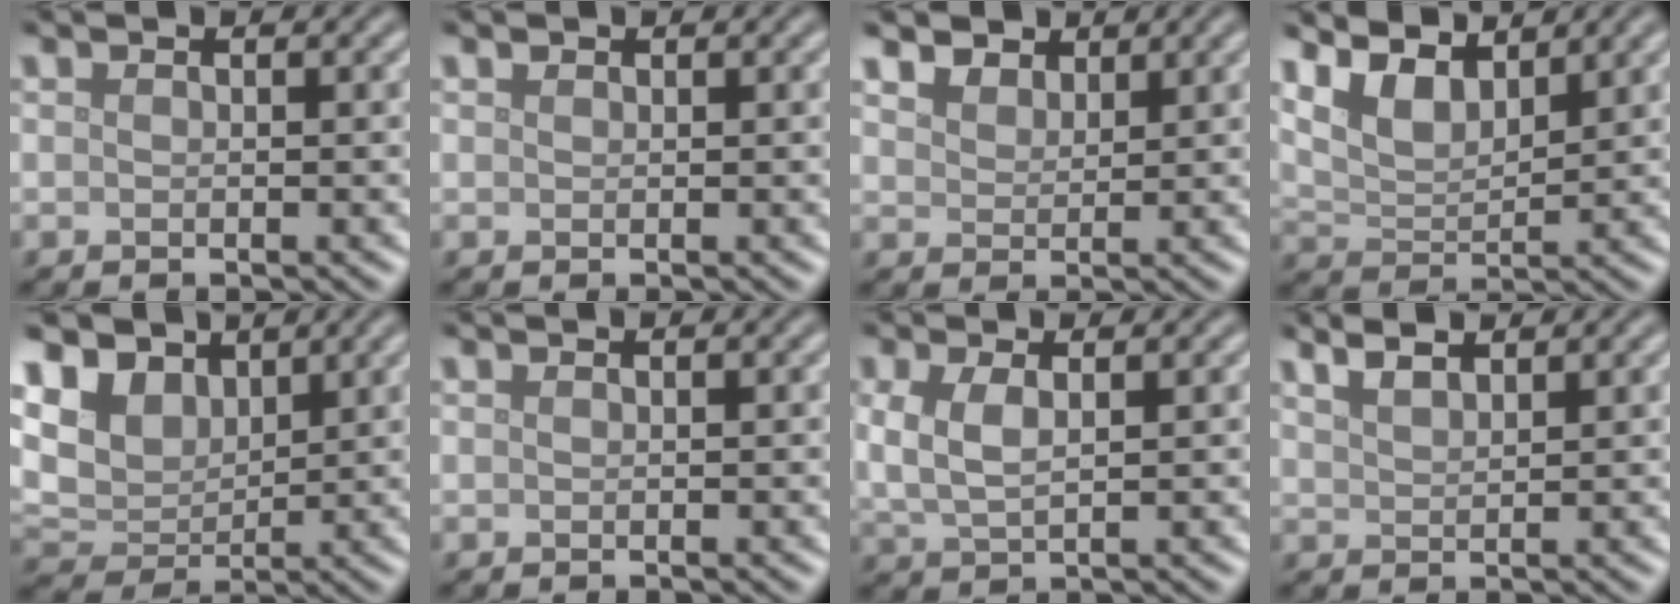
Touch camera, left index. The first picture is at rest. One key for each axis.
{"total": 0.0}
{"total": 3.3, "fx": 2.7, "fy": 1.6, "fz": 0.9, "tx": -0.034, "ty": -0.001, "tz": 0.050}
{"total": 4.3, "fx": 3.3, "fy": 1.6, "fz": 2.3, "tx": -0.059, "ty": 0.003, "tz": 0.062}
{"total": 6.3, "fx": 3.6, "fy": 4.3, "fz": 2.8, "tx": -0.079, "ty": 0.007, "tz": 0.054}
{"total": 0.0}
{"total": 3.0, "fx": 0.7, "fy": 1.4, "fz": 2.6, "tx": -0.063, "ty": 0.001, "tz": 0.015}
{"total": 3.0, "fx": 2.4, "fy": 0.9, "fz": 1.5, "tx": -0.013, "ty": 0.015, "tz": 0.025}